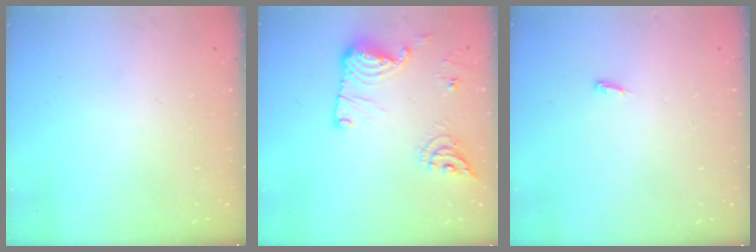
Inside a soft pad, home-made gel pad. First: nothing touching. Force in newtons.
{"total": 14.5, "press": 14.5, "slide": 0.4}
{"total": 3.3, "press": 3.3, "slide": 0.8}